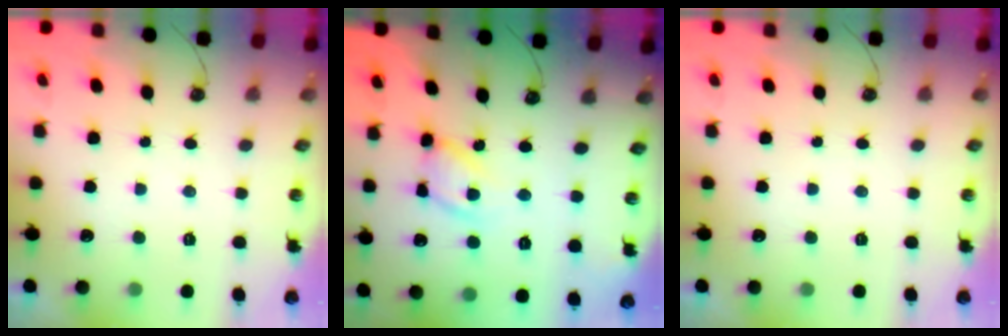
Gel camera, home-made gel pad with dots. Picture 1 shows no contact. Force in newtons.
{"total": 11.4, "press": 11.3, "slide": 0.9}
{"total": 0.0}